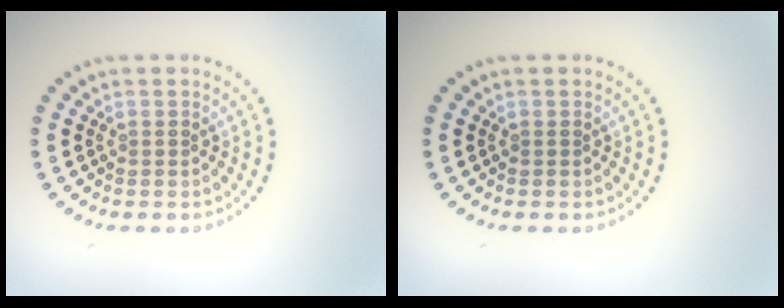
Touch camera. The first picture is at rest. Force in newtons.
{"total": 0.0}